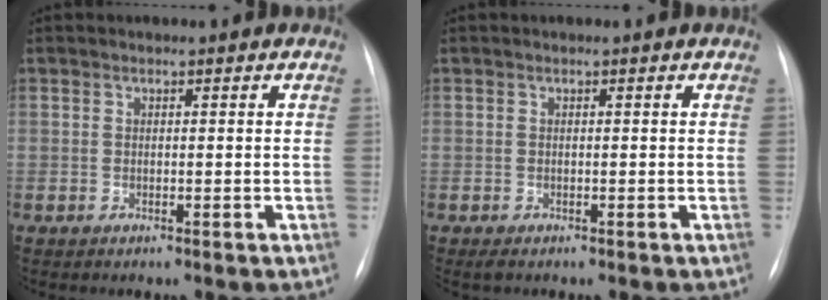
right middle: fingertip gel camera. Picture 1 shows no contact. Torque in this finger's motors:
{"motor_torque": [0.55, -0.46, 0.00, 0.01]}